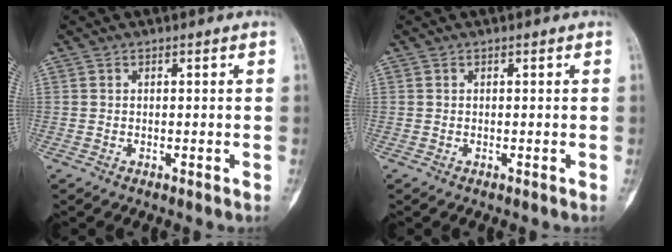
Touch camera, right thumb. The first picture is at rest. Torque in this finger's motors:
{"motor_torque": [0.01, 0.01, 0.13, 0.00, 0.03]}